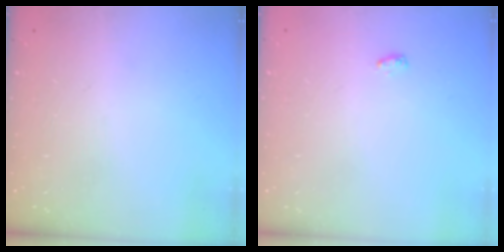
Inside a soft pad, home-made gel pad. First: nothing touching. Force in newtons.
{"total": 6.4, "press": 3.3, "slide": 5.5}